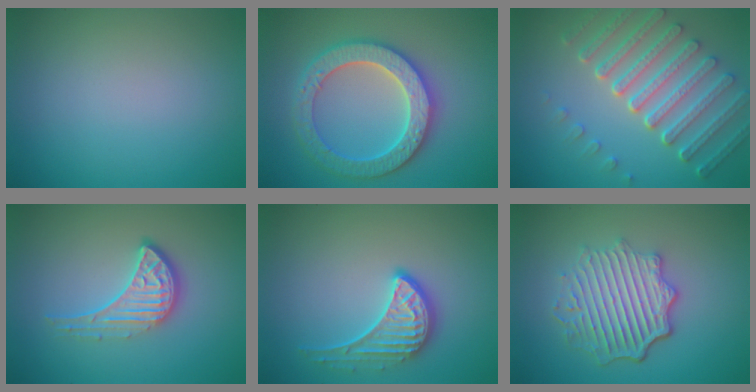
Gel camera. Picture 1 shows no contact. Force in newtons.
{"total": 6.4, "press": 6.3, "slide": 1.3}
{"total": 7.0, "press": 5.2, "slide": 4.7}
{"total": 3.9, "press": 3.1, "slide": 2.3}
{"total": 3.5, "press": 3.0, "slide": 1.8}
{"total": 6.0, "press": 4.5, "slide": 4.0}